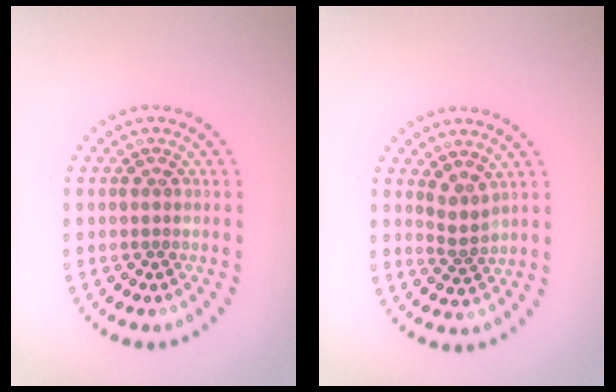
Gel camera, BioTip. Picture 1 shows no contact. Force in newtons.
{"total": 1.8, "press": 1.1, "slide": 1.4}